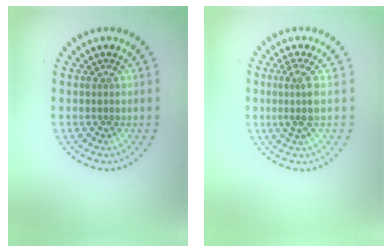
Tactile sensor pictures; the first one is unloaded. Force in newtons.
{"total": 2.2, "press": 1.8, "slide": 1.4}